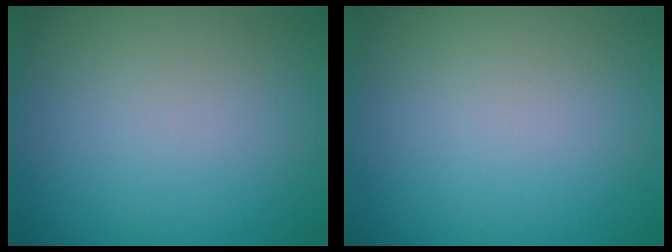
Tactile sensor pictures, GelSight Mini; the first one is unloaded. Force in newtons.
{"total": 0.0}